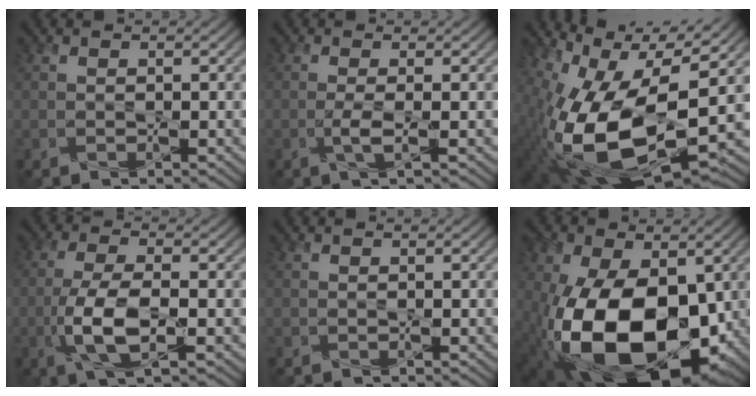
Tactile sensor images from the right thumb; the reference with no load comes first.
{"total": 2.0, "force": [-0.6, 0.1, 1.9], "torque": [-0.044, -0.001, -0.016]}
{"total": 18.5, "force": [-2.6, 9.5, 15.7], "torque": [-0.320, -0.037, -0.042]}
{"total": 7.0, "force": [-2.3, 2.3, 6.2], "torque": [-0.134, 0.000, -0.049]}
{"total": 0.0}
{"total": 18.7, "force": [-3.8, 11.3, 14.4], "torque": [-0.283, -0.049, -0.053]}